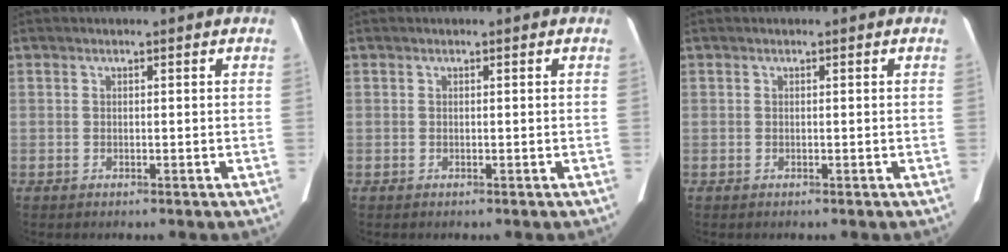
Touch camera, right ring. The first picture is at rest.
{"total": 0.0}
{"total": 0.0}